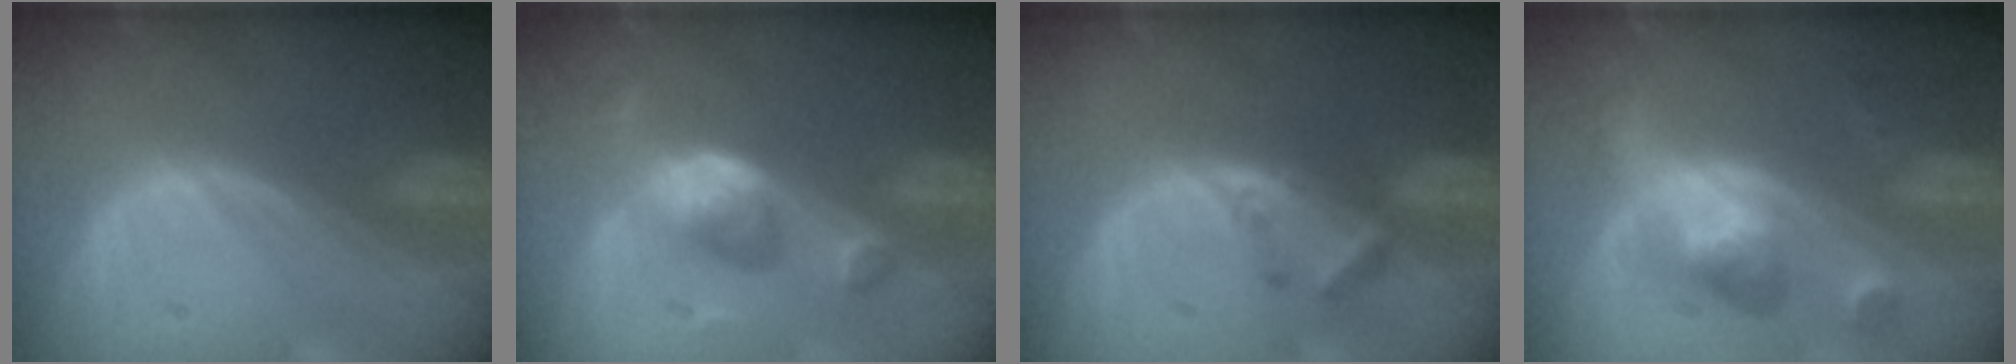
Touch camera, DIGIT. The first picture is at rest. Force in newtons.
{"total": 5.5, "press": 5.3, "slide": 1.3}
{"total": 3.2, "press": 3.0, "slide": 1.0}
{"total": 6.2, "press": 5.8, "slide": 2.3}